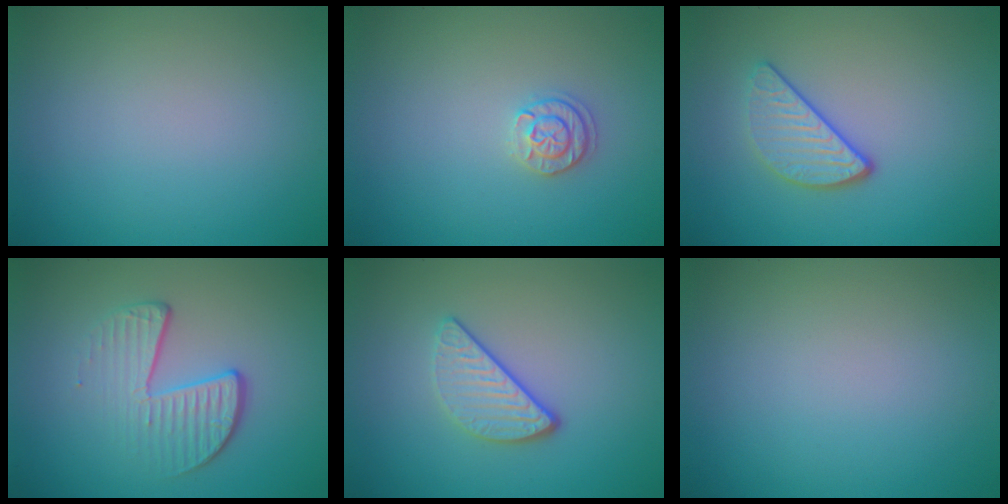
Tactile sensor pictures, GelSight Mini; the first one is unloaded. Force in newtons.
{"total": 1.8, "press": 1.7, "slide": 0.4}
{"total": 3.0, "press": 2.5, "slide": 1.6}
{"total": 3.9, "press": 2.7, "slide": 2.8}
{"total": 3.2, "press": 2.5, "slide": 1.9}
{"total": 0.0}